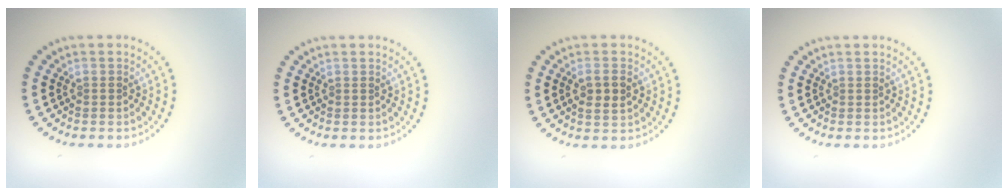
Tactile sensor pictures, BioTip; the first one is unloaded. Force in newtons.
{"total": 0.0}
{"total": 2.1, "press": 2.1, "slide": 0.5}
{"total": 0.0}